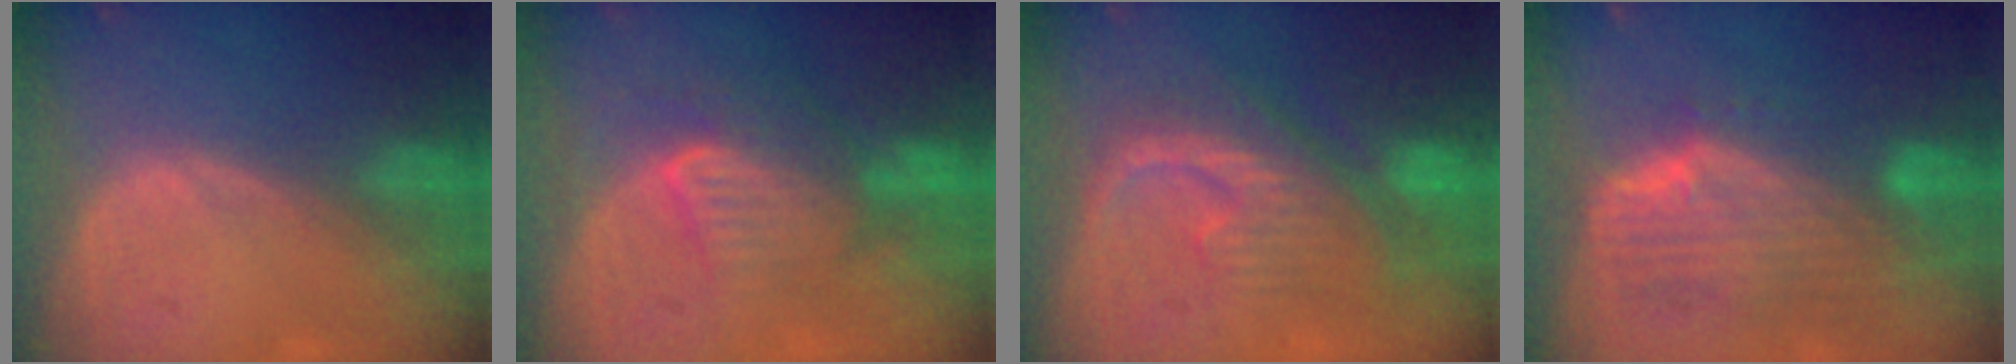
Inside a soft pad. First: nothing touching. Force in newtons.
{"total": 7.7, "press": 7.7, "slide": 0.5}
{"total": 9.9, "press": 9.2, "slide": 3.7}
{"total": 10.0, "press": 8.8, "slide": 4.6}